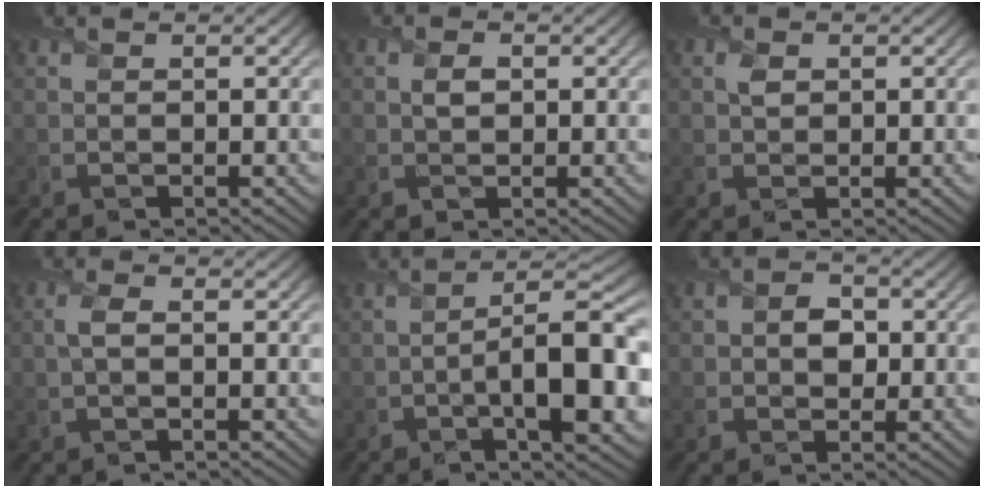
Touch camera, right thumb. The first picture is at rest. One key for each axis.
{"total": 1.7, "fx": 0.3, "fy": 1.2, "fz": 1.1, "tx": -0.024, "ty": -0.001, "tz": 0.005}
{"total": 1.5, "fx": 0.5, "fy": 1.1, "fz": 0.8, "tx": -0.018, "ty": -0.001, "tz": 0.009}
{"total": 1.7, "fx": 0.0, "fy": 0.7, "fz": 1.6, "tx": -0.038, "ty": 0.005, "tz": -0.003}
{"total": 12.3, "fx": -3.1, "fy": 4.3, "fz": 11.1, "tx": -0.166, "ty": -0.002, "tz": -0.048}
{"total": 3.2, "fx": 0.0, "fy": 2.6, "fz": 1.8, "tx": -0.030, "ty": -0.002, "tz": -0.008}